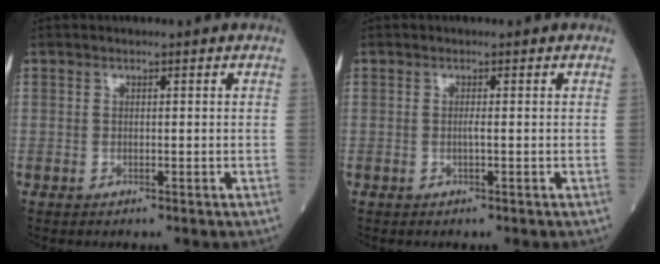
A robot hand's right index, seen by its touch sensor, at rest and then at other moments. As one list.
[{"total": 0.6, "force": [-0.1, -0.2, 0.5], "torque": [-0.008, 0.001, -0.005]}]